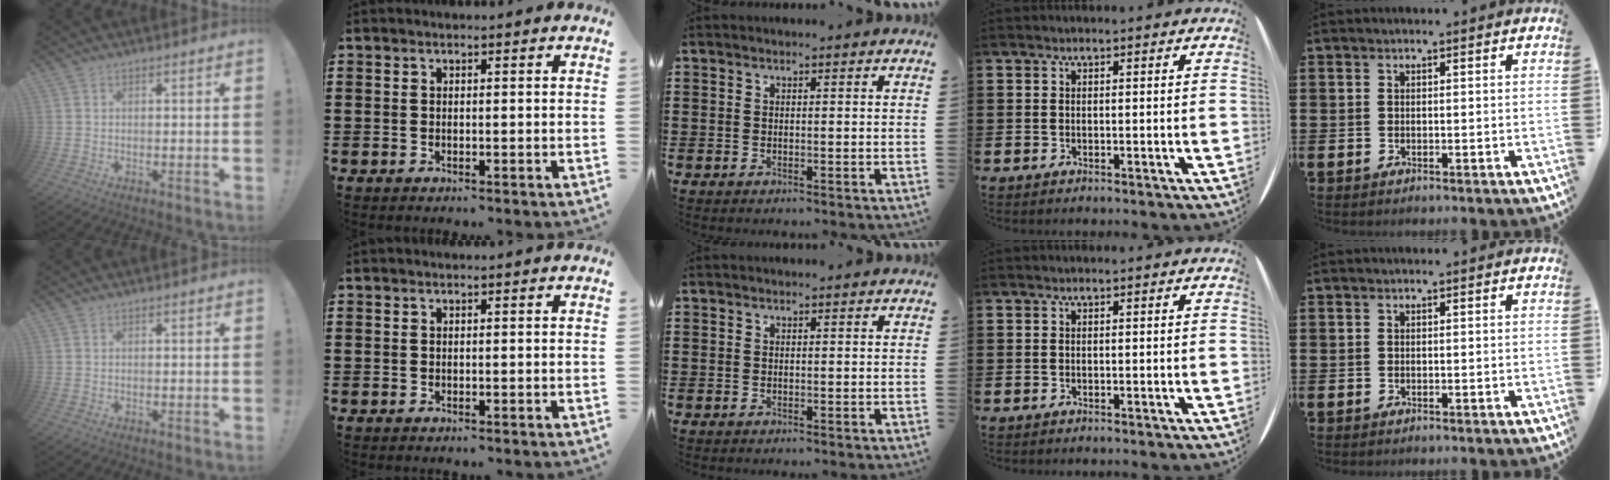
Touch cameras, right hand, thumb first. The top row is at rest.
{}